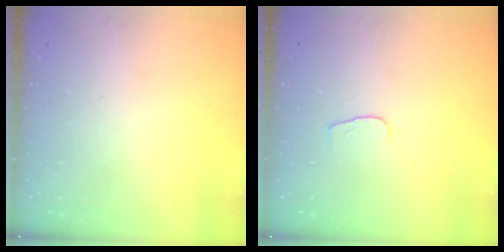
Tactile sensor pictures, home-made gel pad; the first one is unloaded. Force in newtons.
{"total": 4.2, "press": 4.2, "slide": 0.4}